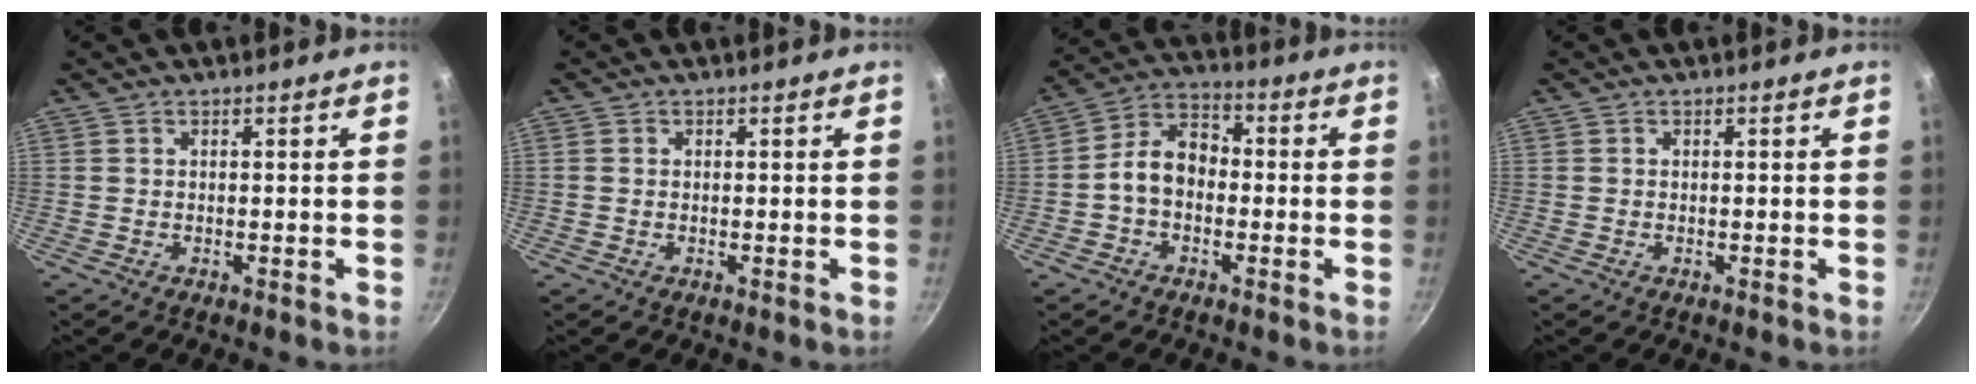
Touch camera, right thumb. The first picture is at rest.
{"total": 0.6, "force": [0.0, 0.6, 0.3], "torque": [-0.005, 0.002, -0.002]}
{"total": 8.6, "force": [-1.3, 6.2, 5.8], "torque": [-0.072, 0.036, -0.042]}
{"total": 0.0}